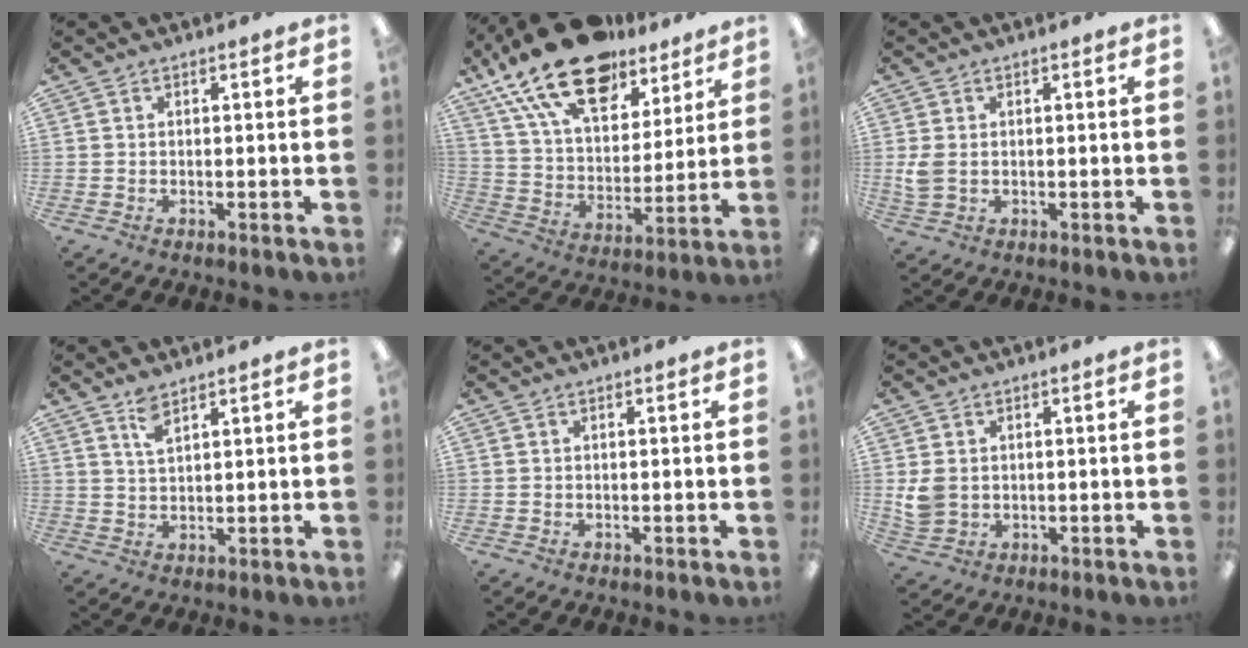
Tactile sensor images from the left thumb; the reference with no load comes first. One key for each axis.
{"total": 22.6, "fx": 15.9, "fy": 10.5, "fz": 12.2, "tx": -0.239, "ty": -0.087, "tz": 0.283}
{"total": 3.5, "fx": 0.3, "fy": 2.4, "fz": 2.5, "tx": -0.055, "ty": -0.004, "tz": 0.001}
{"total": 4.2, "fx": 3.2, "fy": 1.1, "fz": 2.5, "tx": -0.059, "ty": -0.004, "tz": 0.057}
{"total": 0.0}
{"total": 4.7, "fx": 1.0, "fy": 3.9, "fz": 2.4, "tx": -0.046, "ty": 0.003, "tz": 0.021}